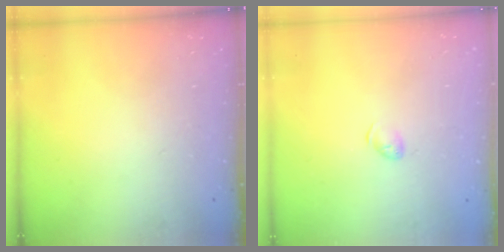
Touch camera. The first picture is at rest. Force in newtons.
{"total": 4.1, "press": 4.0, "slide": 0.7}